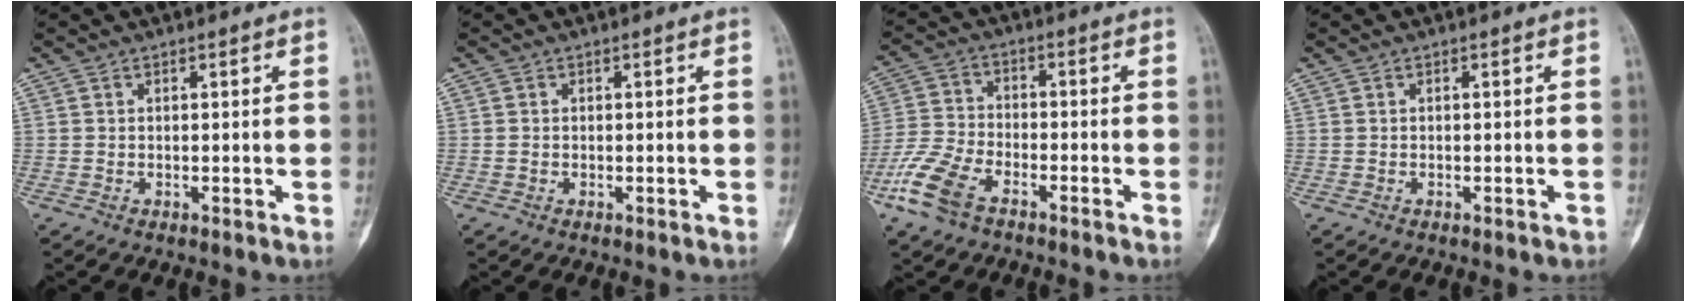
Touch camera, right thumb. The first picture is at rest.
{"total": 0.7, "force": [0.0, 0.6, 0.3], "torque": [0.000, 0.003, 0.001]}
{"total": 10.3, "force": [-6.1, 5.1, 6.5], "torque": [-0.152, 0.014, -0.127]}
{"total": 0.7, "force": [-0.4, 0.3, 0.4], "torque": [-0.005, 0.004, -0.002]}